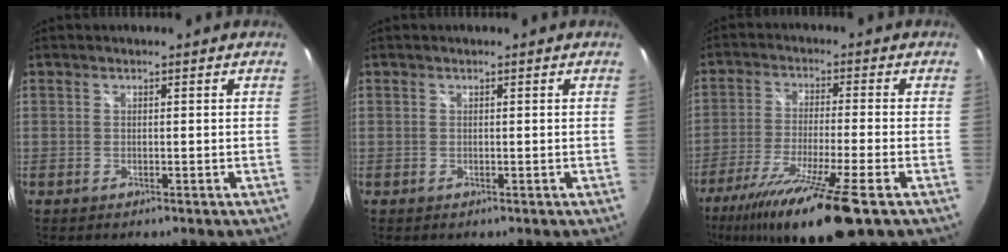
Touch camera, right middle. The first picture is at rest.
{"total": 0.0}
{"total": 16.2, "force": [-10.8, 0.4, 12.1], "torque": [-0.244, -0.052, -0.186]}